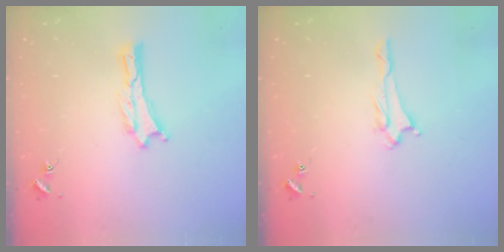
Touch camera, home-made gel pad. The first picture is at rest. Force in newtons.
{"total": 1.7, "press": 1.7, "slide": 0.3}